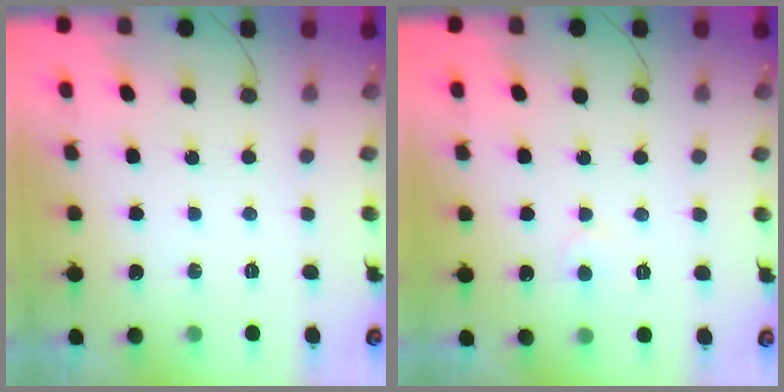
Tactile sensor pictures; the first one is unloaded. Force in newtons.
{"total": 3.5, "press": 3.5, "slide": 0.5}